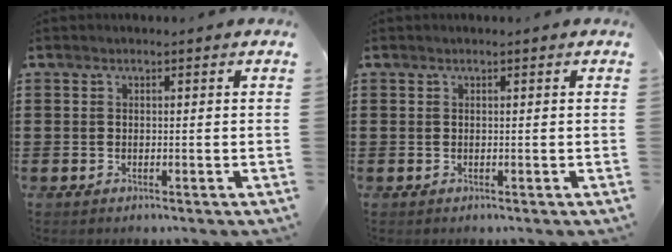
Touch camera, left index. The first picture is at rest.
{"total": 0.0}